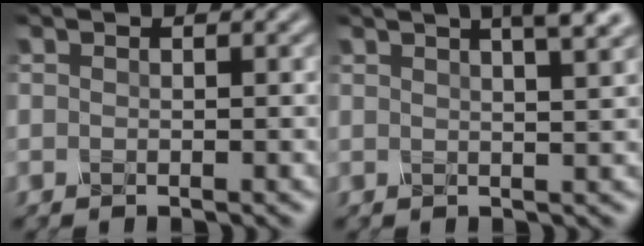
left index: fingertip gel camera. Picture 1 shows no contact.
{"total": 5.9, "force": [3.5, 2.0, 4.3], "torque": [-0.028, 0.033, 0.015]}